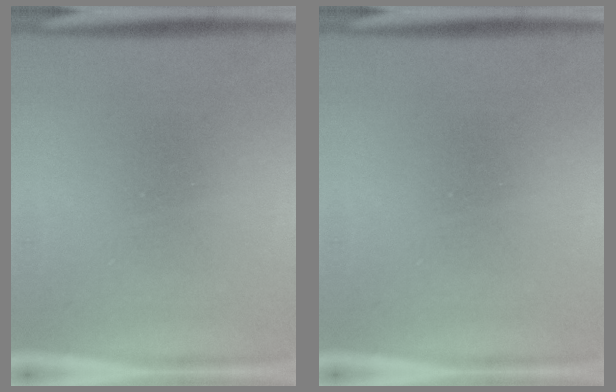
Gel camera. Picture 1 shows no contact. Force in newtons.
{"total": 0.0}